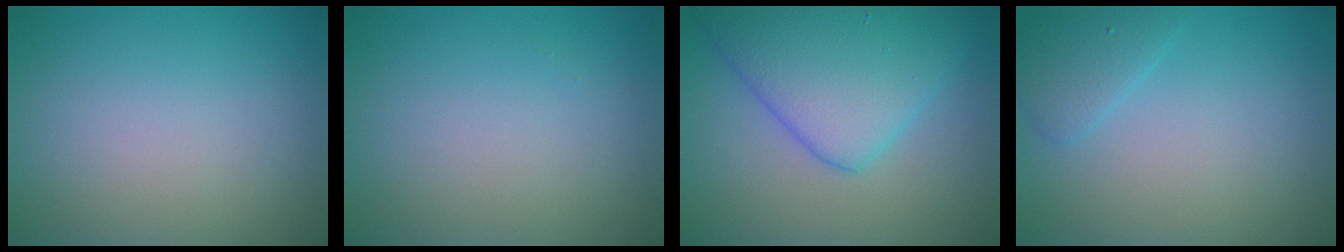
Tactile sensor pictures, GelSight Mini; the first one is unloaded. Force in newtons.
{"total": 0.0}
{"total": 7.5, "press": 7.5, "slide": 0.2}
{"total": 1.8, "press": 1.8, "slide": 0.1}